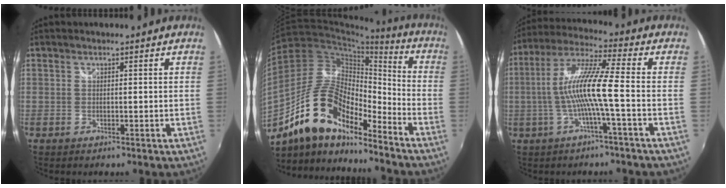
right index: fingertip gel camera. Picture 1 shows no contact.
{"total": 18.0, "force": [-12.9, 6.7, 10.7], "torque": [-0.198, 0.004, -0.249]}
{"total": 11.5, "force": [-2.3, -0.4, 11.3], "torque": [-0.218, 0.008, -0.040]}